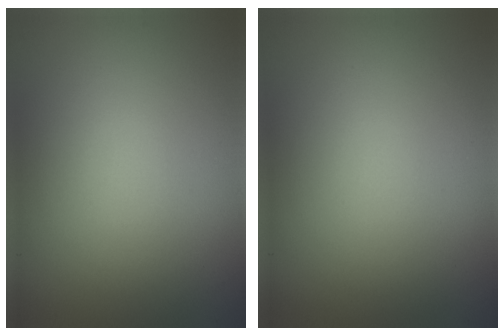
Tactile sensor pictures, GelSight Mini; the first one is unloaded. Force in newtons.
{"total": 0.0}